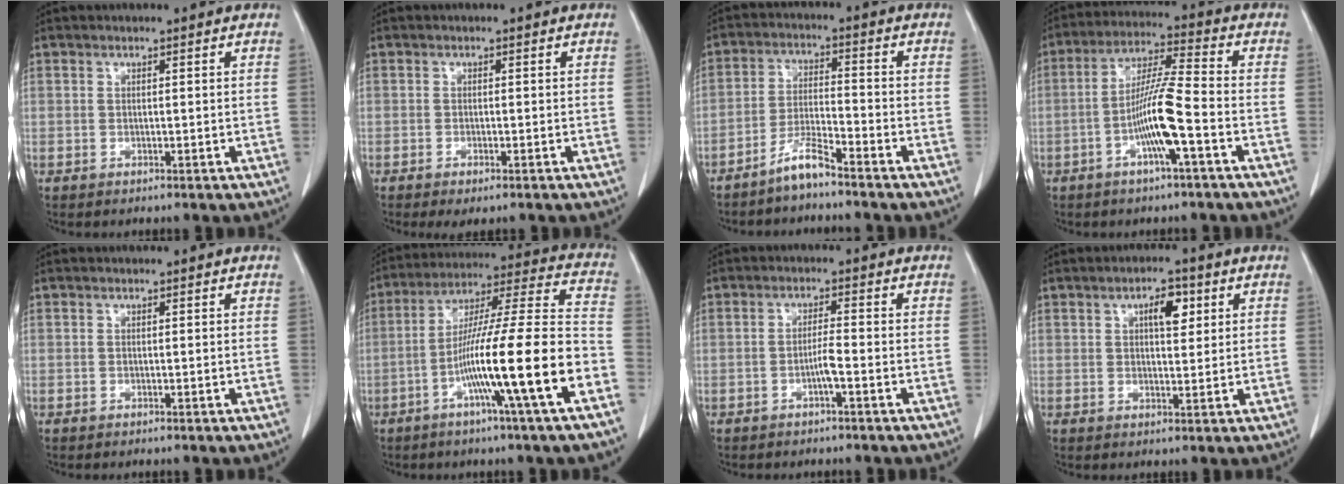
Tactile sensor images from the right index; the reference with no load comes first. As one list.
[{"total": 2.2, "force": [-1.5, 0.6, 1.5], "torque": [-0.020, -0.005, -0.020]}, {"total": 5.1, "force": [-4.3, -0.1, 2.8], "torque": [-0.059, -0.010, -0.089]}, {"total": 9.5, "force": [-3.3, -0.1, 9.0], "torque": [-0.175, 0.005, -0.064]}, {"total": 0.0}, {"total": 18.7, "force": [-7.2, -0.8, 17.2], "torque": [-0.287, -0.005, -0.128]}, {"total": 2.5, "force": [-1.1, -0.2, 2.3], "torque": [-0.040, 0.001, -0.021]}, {"total": 4.5, "force": [1.8, 1.8, 3.8], "torque": [-0.060, 0.006, 0.027]}]